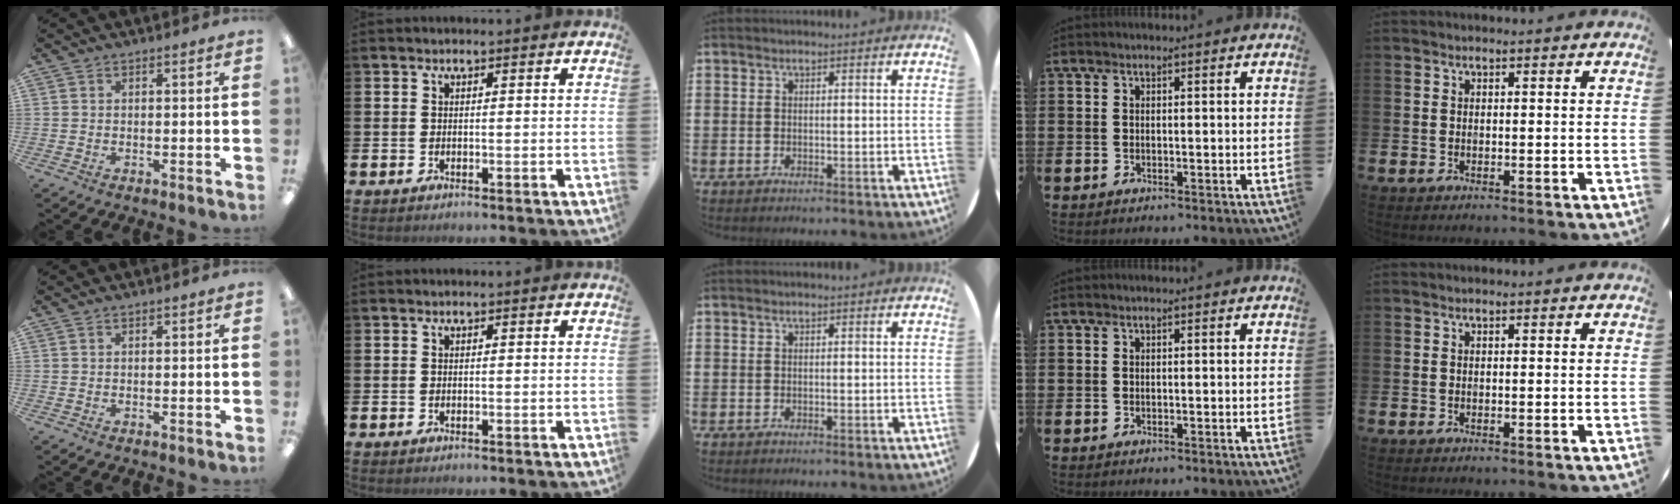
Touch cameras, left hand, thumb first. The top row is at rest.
{}